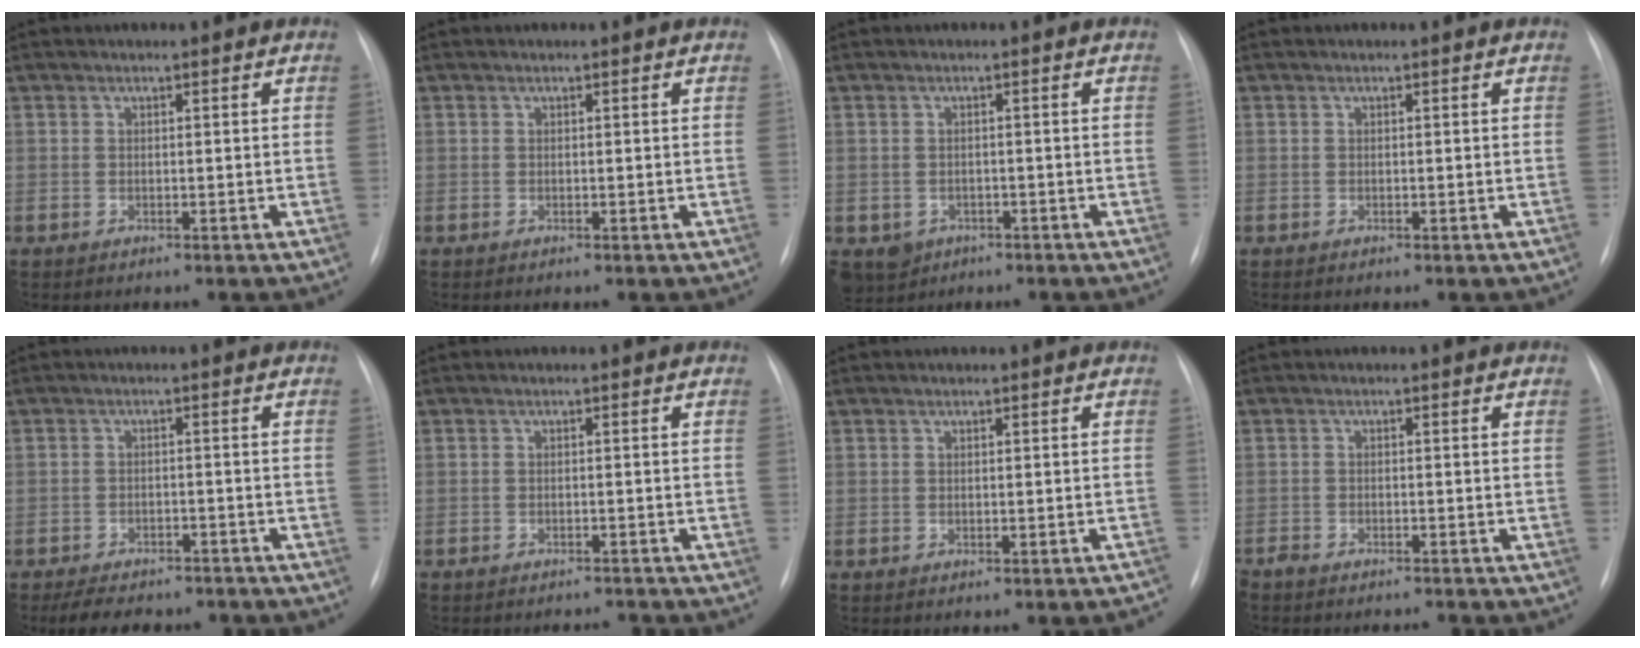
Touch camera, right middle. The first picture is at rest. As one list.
[{"total": 0.0}, {"total": 4.3, "force": [-2.0, 3.7, 1.0], "torque": [-0.017, 0.003, -0.023]}, {"total": 0.0}, {"total": 10.1, "force": [-8.6, 3.9, 3.6], "torque": [-0.057, 0.003, -0.114]}, {"total": 3.5, "force": [-3.4, 0.8, 0.2], "torque": [0.003, -0.002, -0.046]}, {"total": 2.4, "force": [-2.3, 0.2, 0.7], "torque": [-0.001, -0.002, -0.024]}, {"total": 5.0, "force": [-4.8, 0.8, 1.1], "torque": [-0.011, -0.009, -0.075]}]